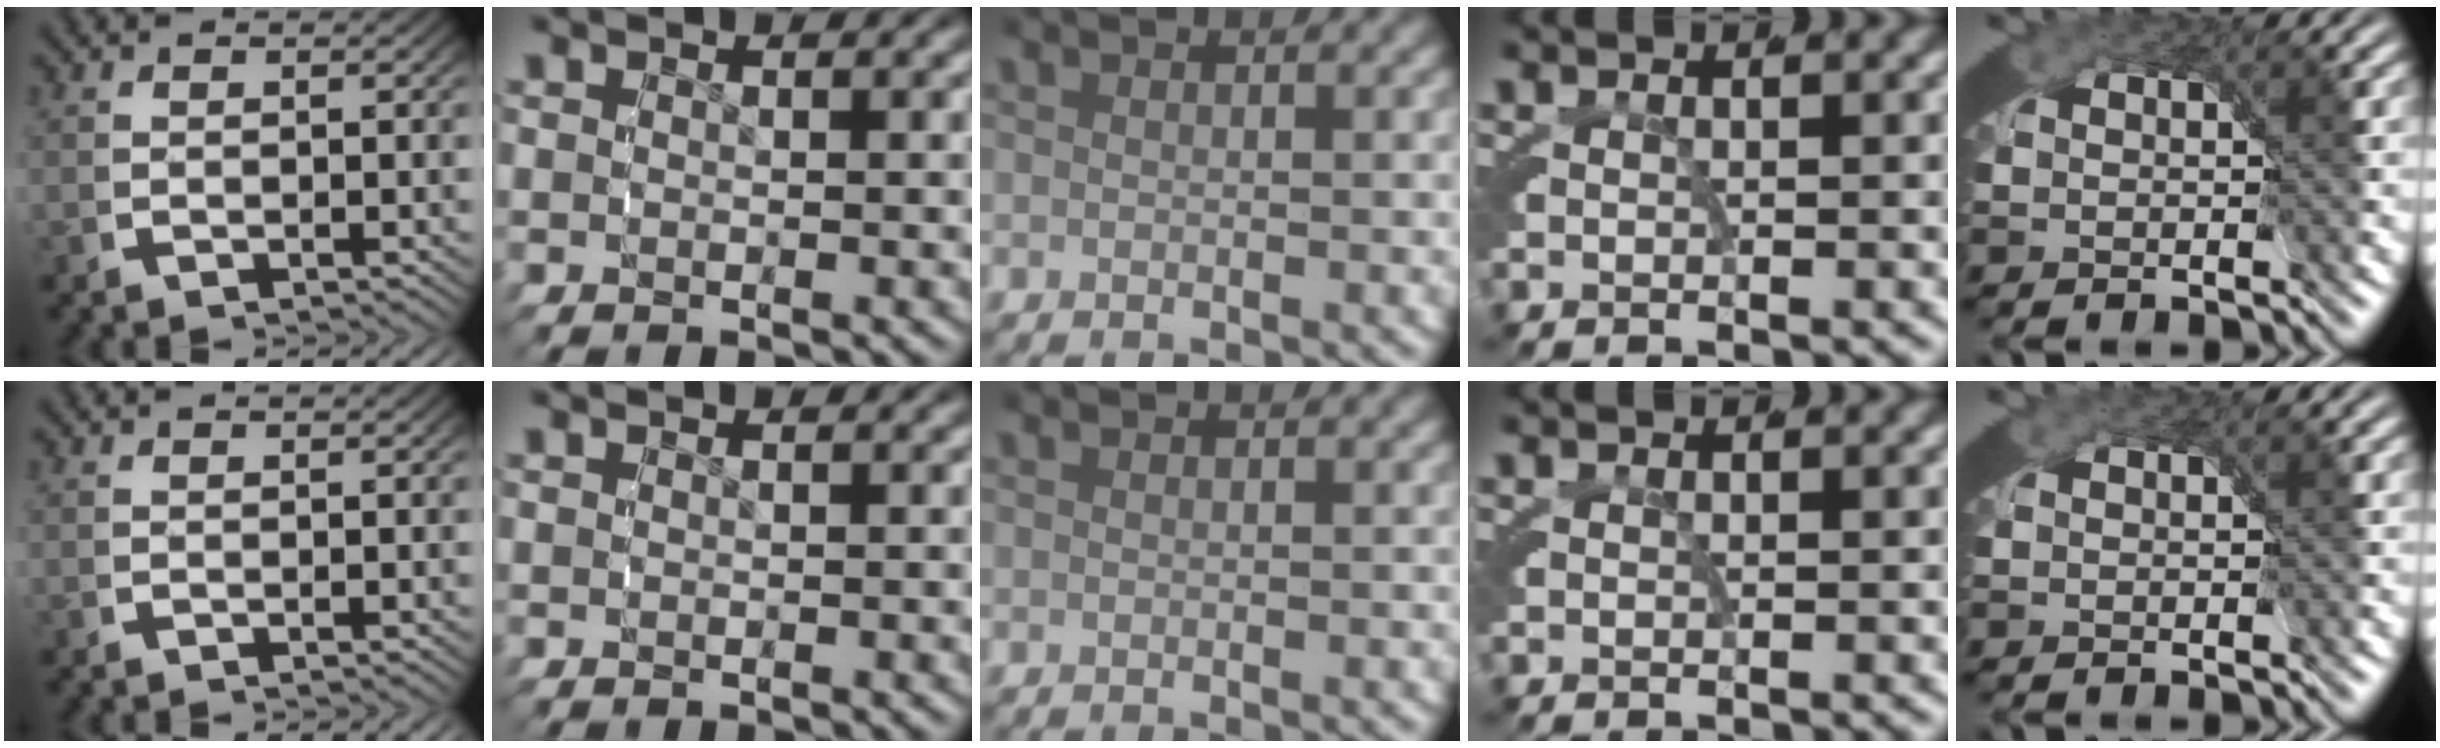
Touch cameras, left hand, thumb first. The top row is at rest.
{}